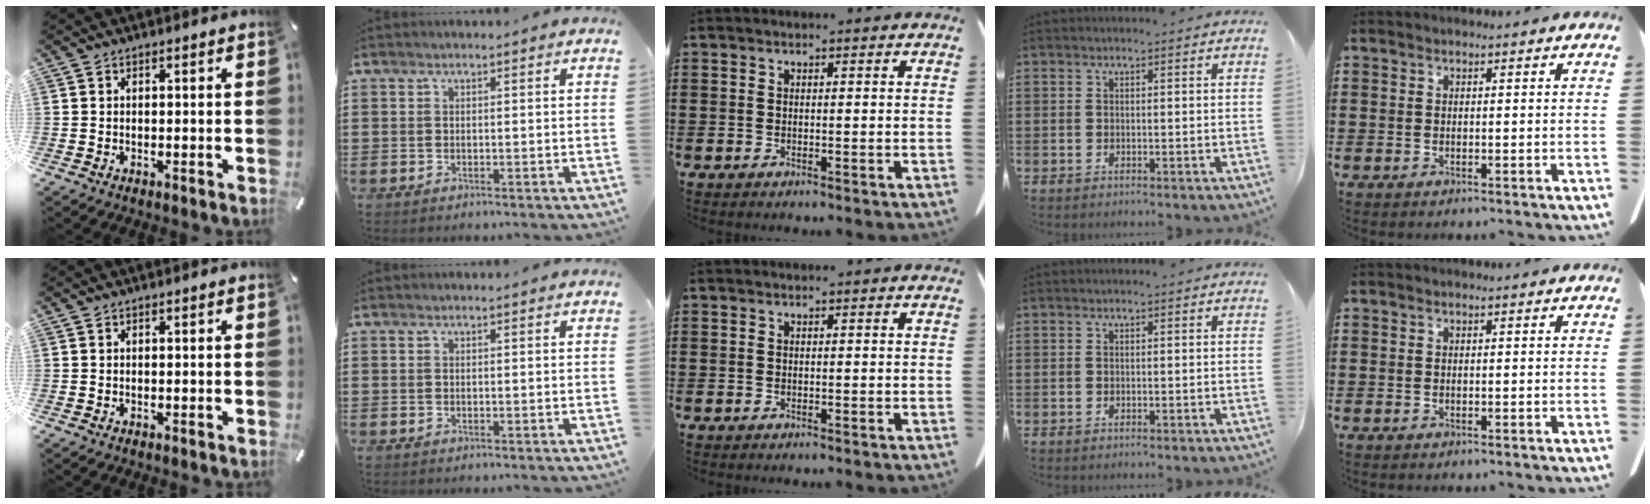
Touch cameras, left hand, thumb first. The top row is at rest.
{}